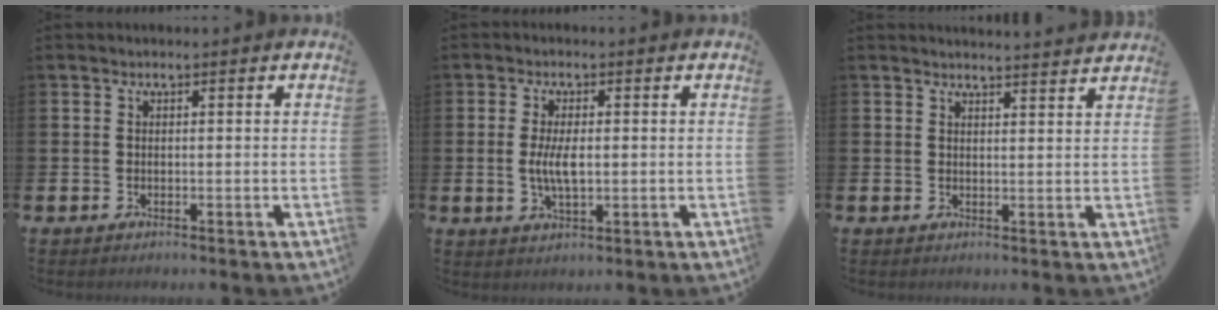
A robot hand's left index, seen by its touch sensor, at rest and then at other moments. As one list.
[{"total": 4.3, "force": [0.1, 1.7, 3.9], "torque": [-0.065, 0.001, -0.003]}, {"total": 2.8, "force": [2.8, -0.3, -0.2], "torque": [0.007, -0.021, 0.048]}]